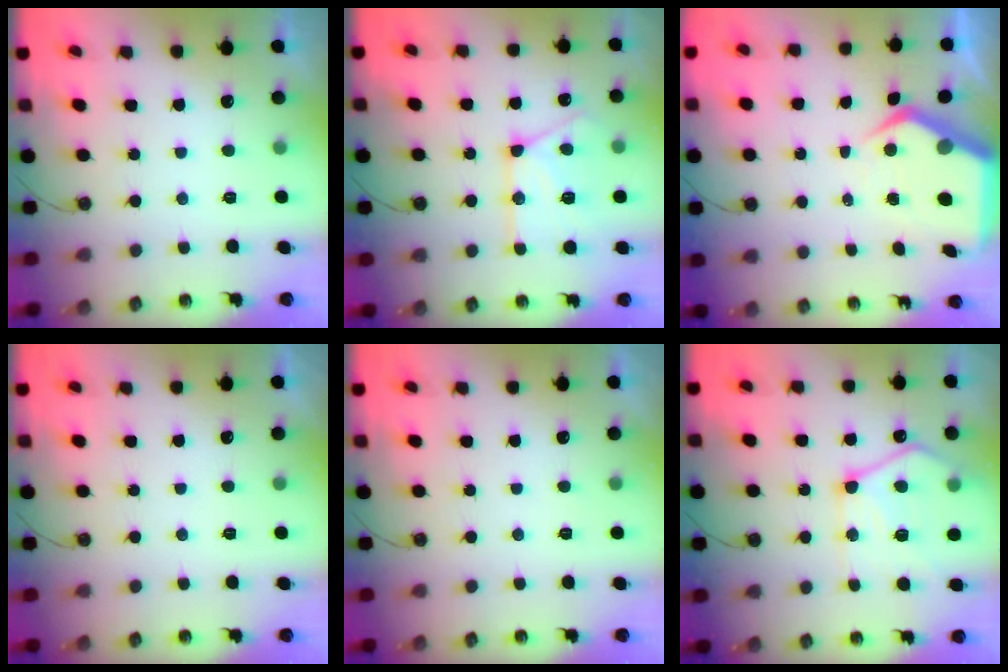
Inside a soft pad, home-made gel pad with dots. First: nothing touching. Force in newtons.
{"total": 15.6, "press": 15.5, "slide": 1.8}
{"total": 7.9, "press": 7.8, "slide": 0.8}
{"total": 0.0}
{"total": 0.0}
{"total": 15.6, "press": 15.5, "slide": 1.7}